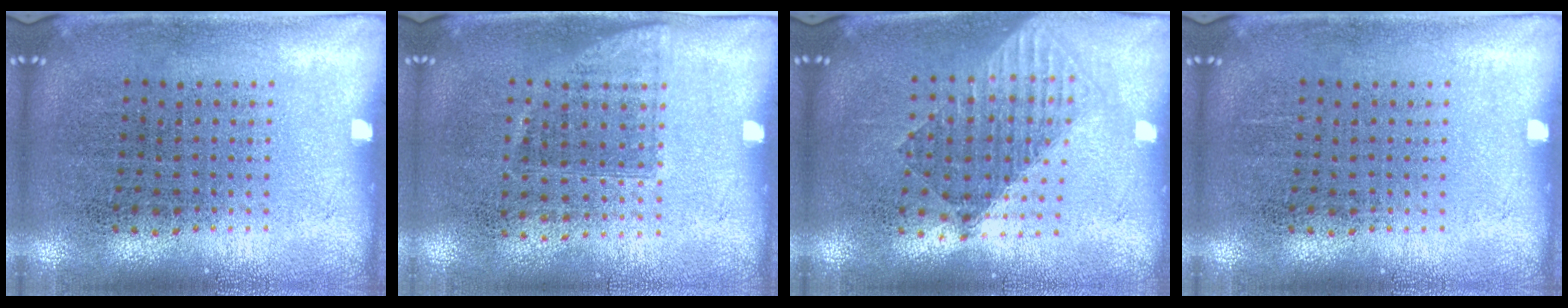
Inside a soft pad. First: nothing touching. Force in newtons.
{"total": 0.9, "press": 0.8, "slide": 0.5}
{"total": 1.5, "press": 1.3, "slide": 0.7}
{"total": 0.0}